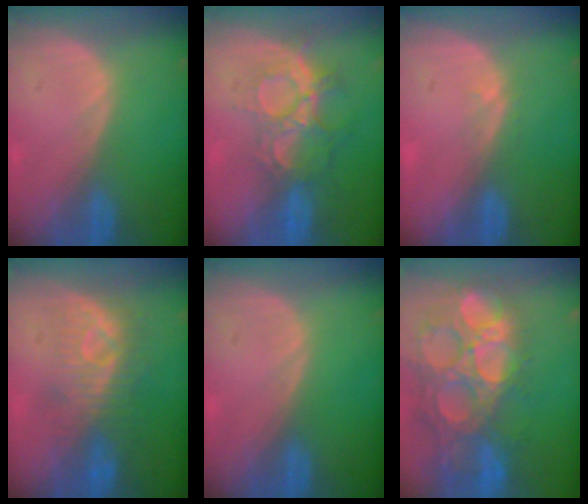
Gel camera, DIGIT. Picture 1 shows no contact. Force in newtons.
{"total": 9.3, "press": 7.9, "slide": 5.1}
{"total": 1.0, "press": 0.7, "slide": 0.7}
{"total": 8.2, "press": 7.8, "slide": 2.5}
{"total": 0.0}
{"total": 15.2, "press": 12.6, "slide": 8.5}